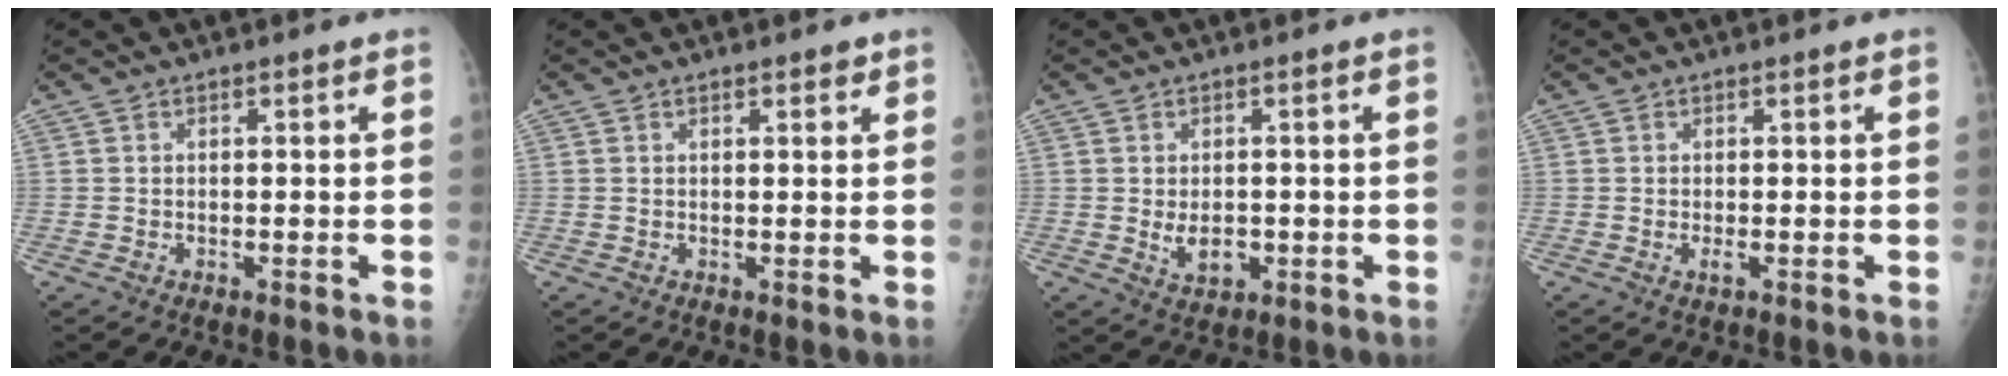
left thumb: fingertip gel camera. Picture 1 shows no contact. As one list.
[{"total": 1.5, "force": [1.1, 0.5, 1.0], "torque": [-0.010, -0.004, 0.014]}, {"total": 4.2, "force": [-0.5, 2.7, 3.2], "torque": [-0.037, -0.002, 0.003]}, {"total": 1.1, "force": [-0.1, 0.2, 1.0], "torque": [-0.018, 0.004, 0.001]}]